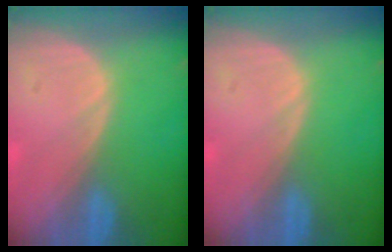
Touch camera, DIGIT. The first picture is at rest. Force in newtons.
{"total": 0.0}